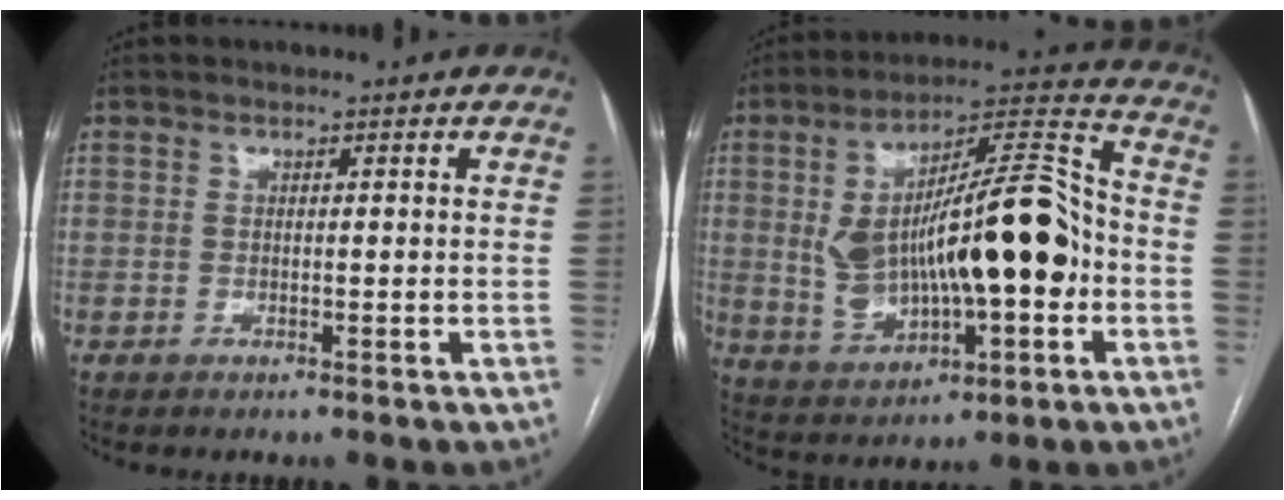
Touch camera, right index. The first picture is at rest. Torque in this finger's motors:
{"motor_torque": [1.88, -0.26, 0.60, 0.21]}